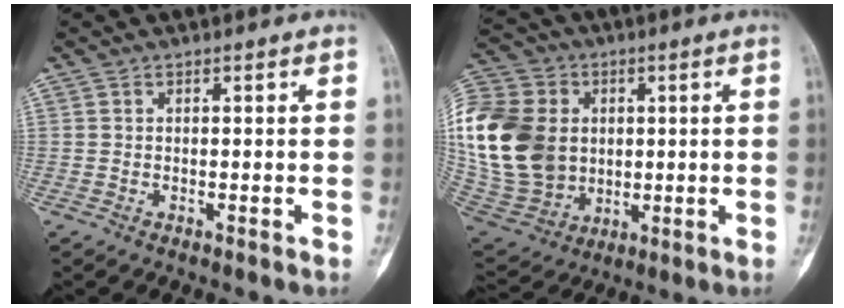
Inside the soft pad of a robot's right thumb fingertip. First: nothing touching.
{"total": 27.6, "force": [2.9, 21.6, 16.9], "torque": [-0.379, 0.018, 0.074]}